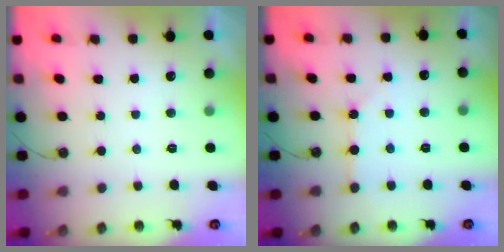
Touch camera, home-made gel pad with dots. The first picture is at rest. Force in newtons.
{"total": 2.7, "press": 2.7, "slide": 0.5}